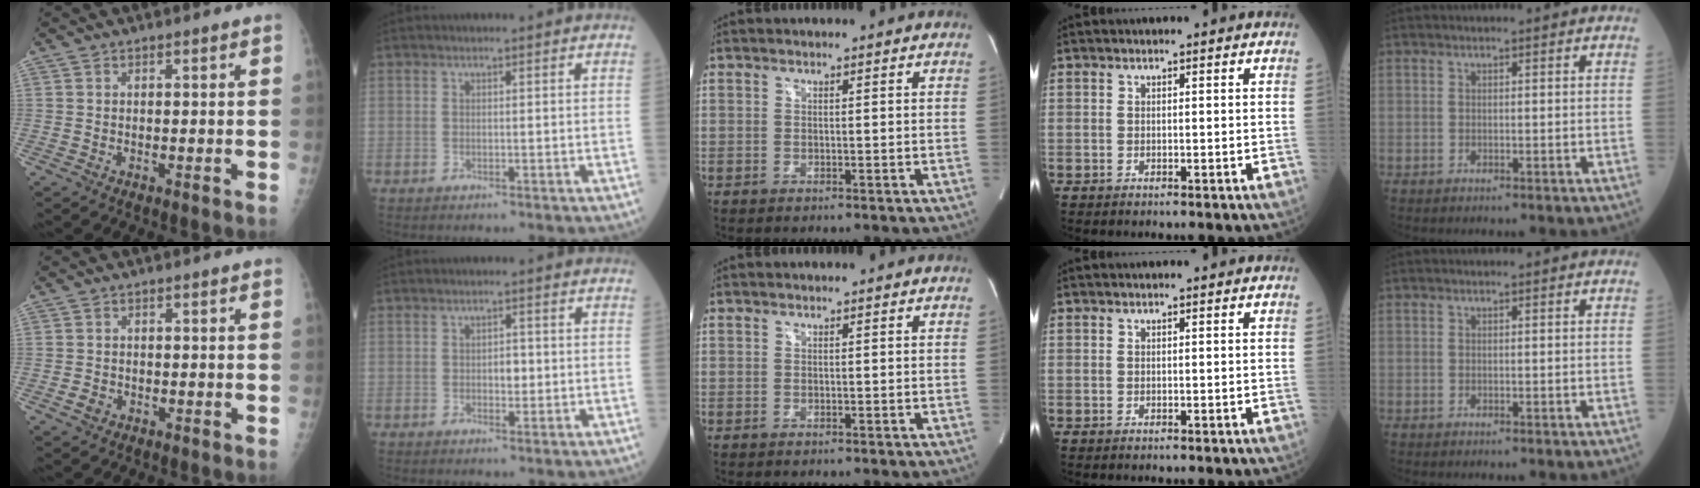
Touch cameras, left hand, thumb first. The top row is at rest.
{"thumb": {"total": 1.6, "force": [-0.8, 1.3, 0.6], "torque": [-0.007, 0.004, -0.013]}, "index": {"total": 2.0, "force": [-0.4, 1.1, 1.6], "torque": [-0.021, -0.002, -0.006]}}